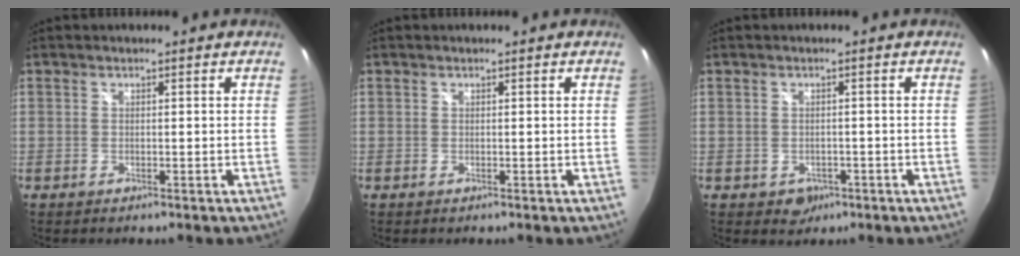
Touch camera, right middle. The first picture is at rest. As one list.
[{"total": 0.0}, {"total": 3.1, "force": [-1.3, 2.6, 1.0], "torque": [-0.026, -0.001, -0.009]}]